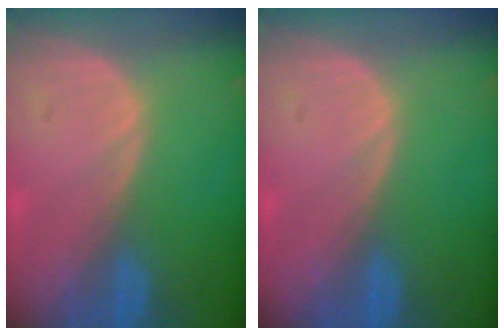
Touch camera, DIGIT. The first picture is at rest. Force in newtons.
{"total": 0.0}